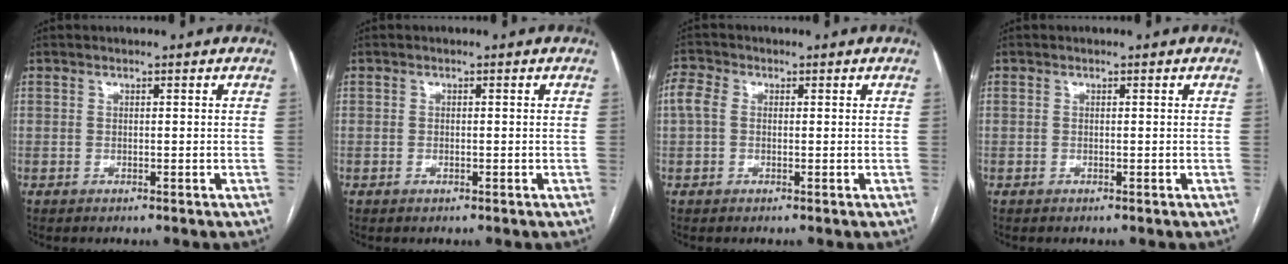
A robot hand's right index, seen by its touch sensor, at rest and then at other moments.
{"total": 0.5, "force": [-0.3, 0.2, 0.4], "torque": [-0.009, 0.000, -0.004]}
{"total": 3.2, "force": [0.3, 2.3, 2.1], "torque": [-0.065, 0.021, 0.003]}
{"total": 0.0}